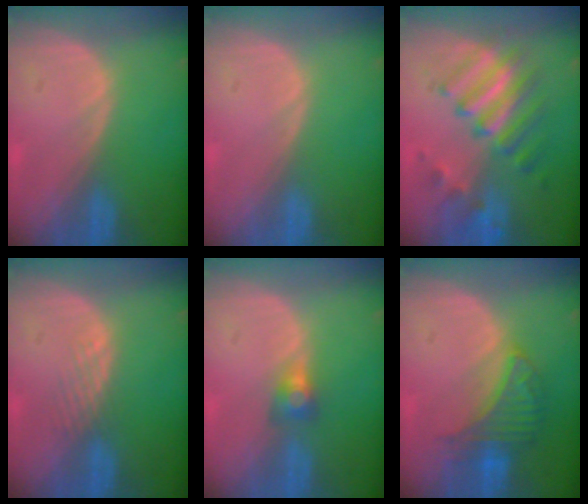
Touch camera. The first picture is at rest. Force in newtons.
{"total": 0.0}
{"total": 8.5, "press": 8.2, "slide": 2.0}
{"total": 1.8, "press": 1.8, "slide": 0.2}
{"total": 3.0, "press": 2.5, "slide": 1.6}
{"total": 6.6, "press": 6.2, "slide": 2.2}